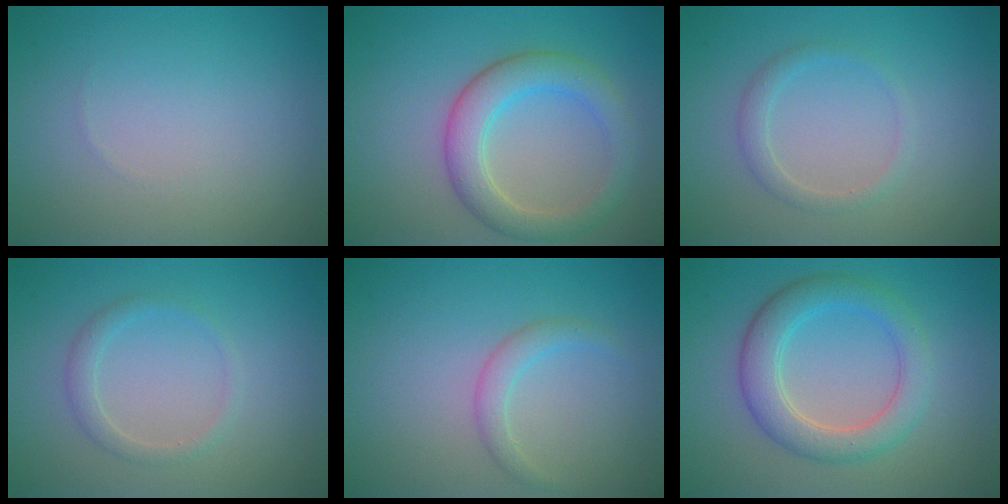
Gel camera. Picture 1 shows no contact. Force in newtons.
{"total": 4.6, "press": 4.6, "slide": 0.1}
{"total": 1.6, "press": 1.6, "slide": 0.1}
{"total": 1.6, "press": 1.6, "slide": 0.1}
{"total": 1.6, "press": 1.6, "slide": 0.1}
{"total": 4.6, "press": 4.6, "slide": 0.3}